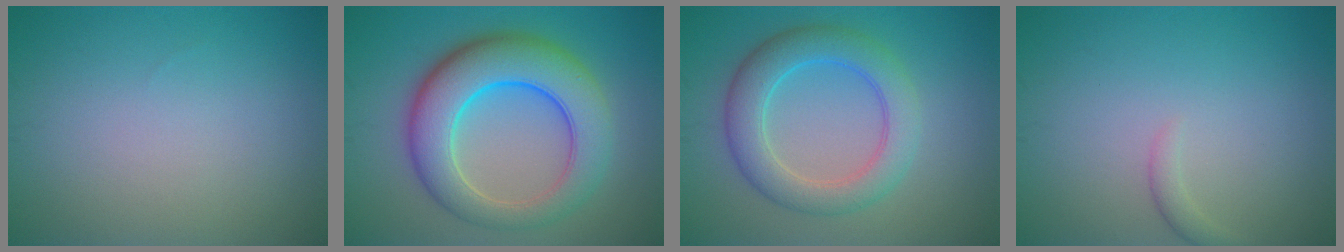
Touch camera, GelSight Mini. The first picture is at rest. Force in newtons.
{"total": 9.4, "press": 9.4, "slide": 0.1}
{"total": 5.6, "press": 5.6, "slide": 0.1}
{"total": 1.1, "press": 1.1, "slide": 0.2}